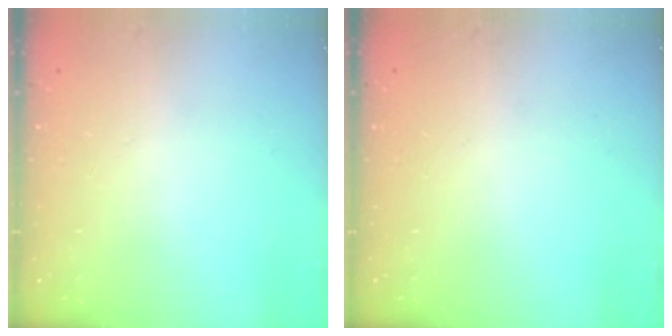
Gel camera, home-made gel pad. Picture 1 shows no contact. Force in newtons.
{"total": 0.0}